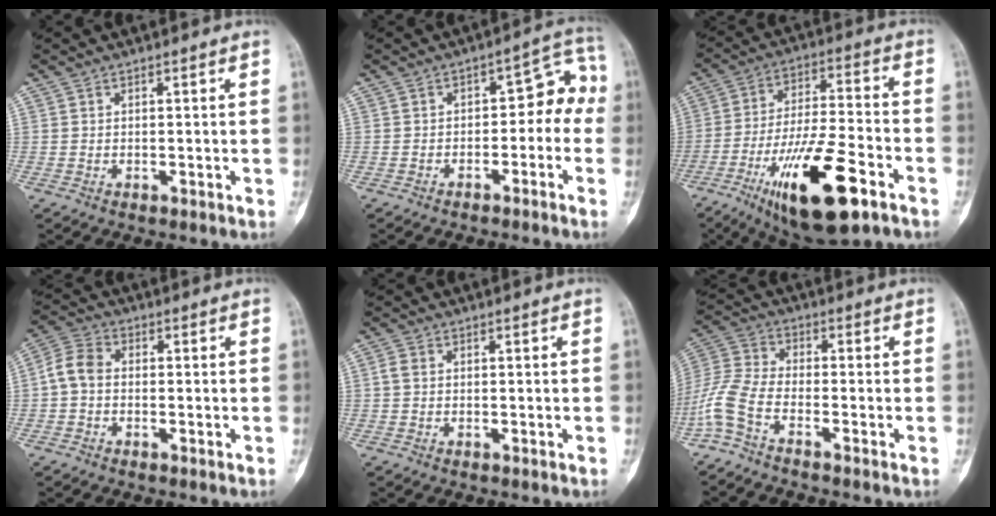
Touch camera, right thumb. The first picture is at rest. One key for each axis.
{"total": 7.4, "fx": -2.2, "fy": 4.8, "fz": 5.2, "tx": -0.034, "ty": 0.053, "tz": -0.037}
{"total": 19.7, "fx": -9.7, "fy": 5.8, "fz": 16.1, "tx": -0.299, "ty": 0.036, "tz": -0.157}
{"total": 5.4, "fx": -0.5, "fy": 3.9, "fz": 3.7, "tx": -0.068, "ty": 0.016, "tz": -0.022}
{"total": 1.7, "fx": 0.2, "fy": 1.3, "fz": 1.1, "tx": -0.025, "ty": 0.004, "tz": 0.002}
{"total": 8.0, "fx": -4.6, "fy": 2.5, "fz": 6.0, "tx": -0.154, "ty": 0.024, "tz": -0.111}